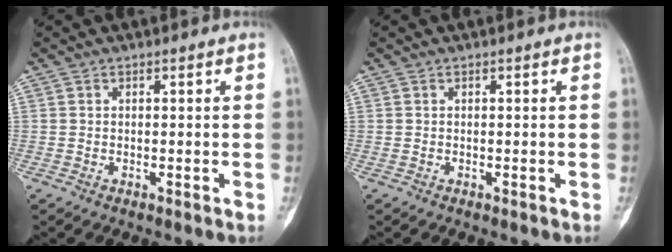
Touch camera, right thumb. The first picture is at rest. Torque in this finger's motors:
{"motor_torque": [-0.21, -0.04, 0.25, -0.24, -0.01]}